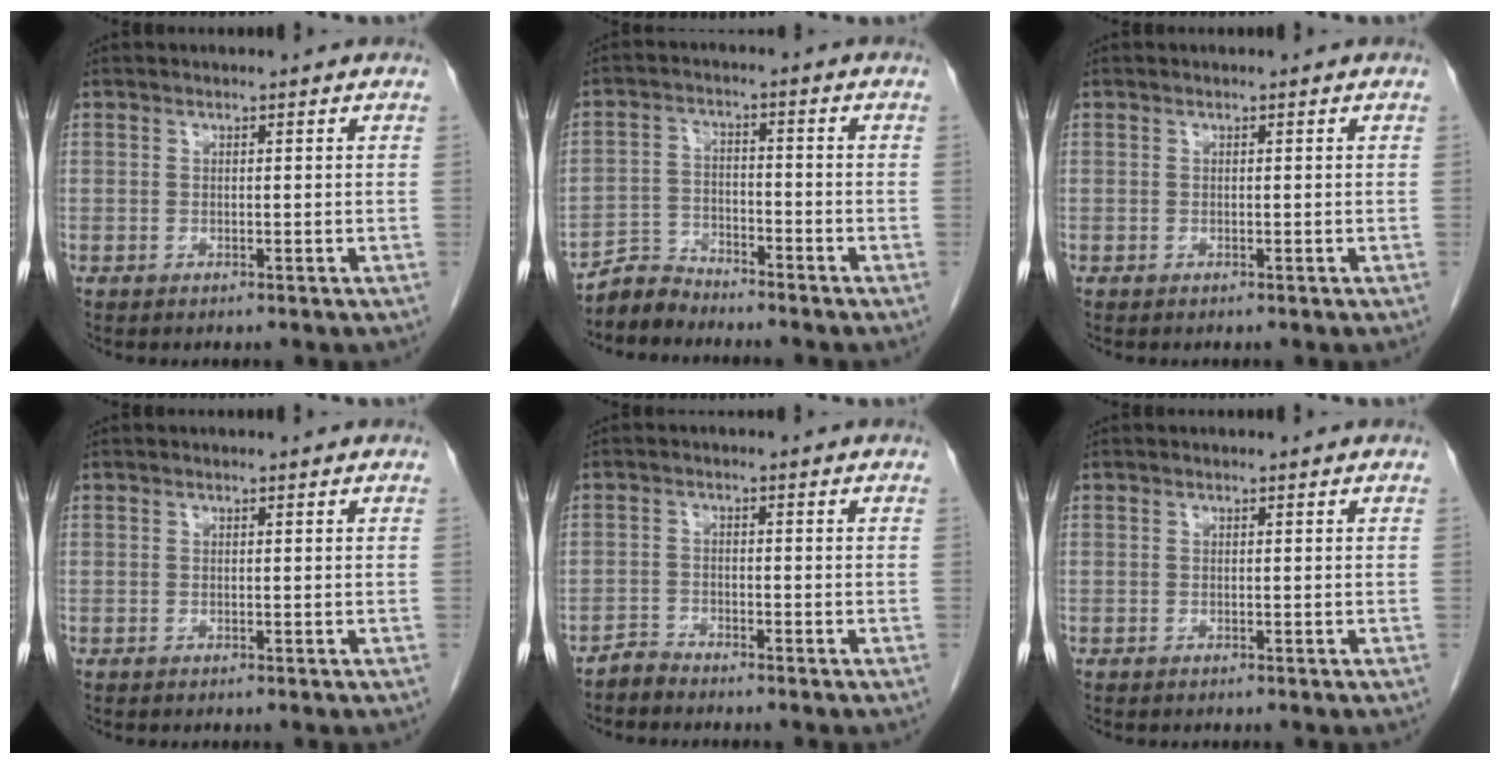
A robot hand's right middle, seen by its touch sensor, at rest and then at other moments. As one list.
[{"total": 4.6, "force": [-4.5, 0.7, -0.6], "torque": [0.010, -0.003, -0.086]}, {"total": 0.0}, {"total": 0.0}, {"total": 2.0, "force": [-1.9, 0.2, -0.3], "torque": [0.009, -0.004, -0.037]}, {"total": 0.0}]